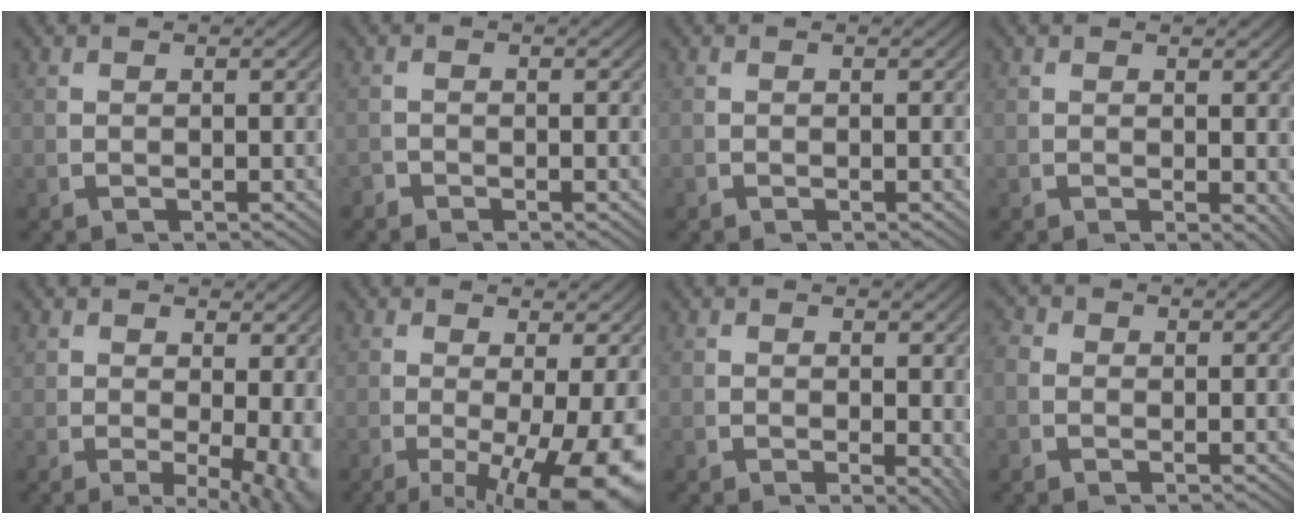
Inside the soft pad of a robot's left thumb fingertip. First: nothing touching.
{"total": 0.9, "force": [-0.9, 0.2, -0.2], "torque": [0.009, -0.006, -0.019]}
{"total": 0.0}
{"total": 1.4, "force": [0.5, 0.7, 1.1], "torque": [-0.007, -0.007, 0.012]}
{"total": 4.5, "force": [-0.1, 2.1, 4.0], "torque": [-0.048, -0.025, 0.011]}
{"total": 8.9, "force": [-2.2, 4.2, 7.5], "torque": [-0.118, -0.042, -0.015]}
{"total": 2.0, "force": [0.4, 0.8, 1.7], "torque": [-0.016, -0.012, 0.013]}
{"total": 1.5, "force": [0.1, 1.5, 0.5], "torque": [-0.009, -0.005, -0.002]}